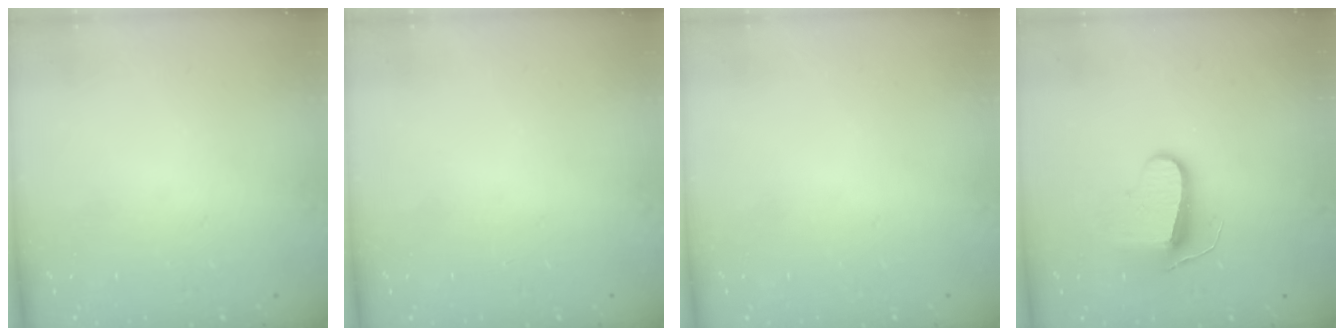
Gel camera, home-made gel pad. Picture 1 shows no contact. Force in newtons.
{"total": 0.0}
{"total": 0.0}
{"total": 9.0, "press": 9.0, "slide": 0.6}